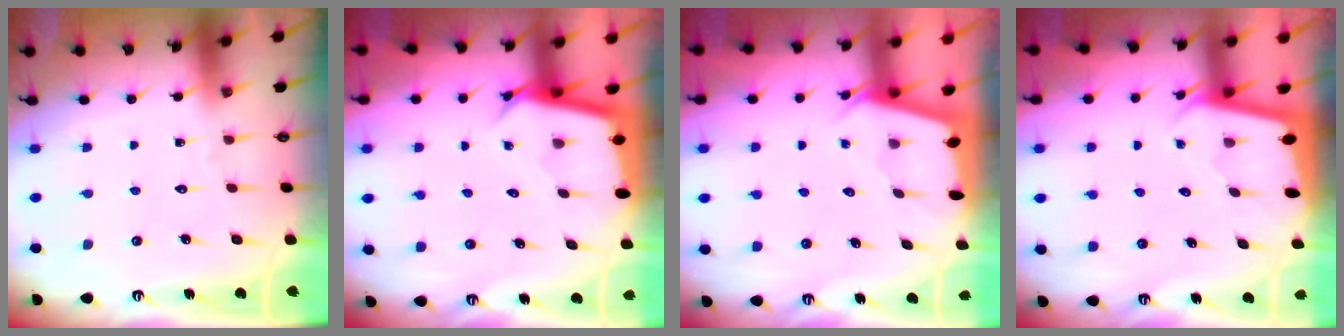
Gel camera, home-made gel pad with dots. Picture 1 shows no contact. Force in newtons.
{"total": 3.0, "press": 3.0, "slide": 0.2}
{"total": 2.1, "press": 2.1, "slide": 0.3}
{"total": 1.9, "press": 1.9, "slide": 0.1}